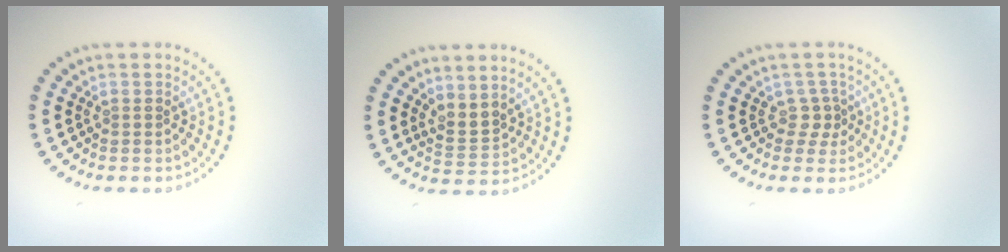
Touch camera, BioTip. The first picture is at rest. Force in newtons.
{"total": 2.0, "press": 1.6, "slide": 1.3}
{"total": 1.5, "press": 1.0, "slide": 1.0}